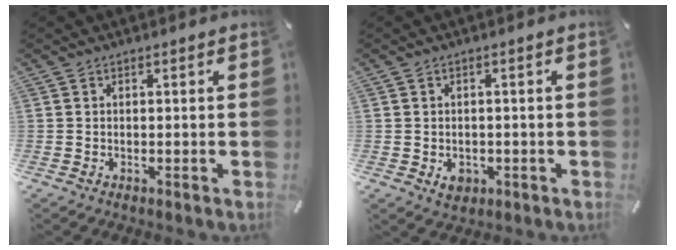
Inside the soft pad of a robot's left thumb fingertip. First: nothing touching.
{"total": 3.4, "force": [-0.9, 2.8, 1.6], "torque": [-0.008, -0.001, -0.016]}